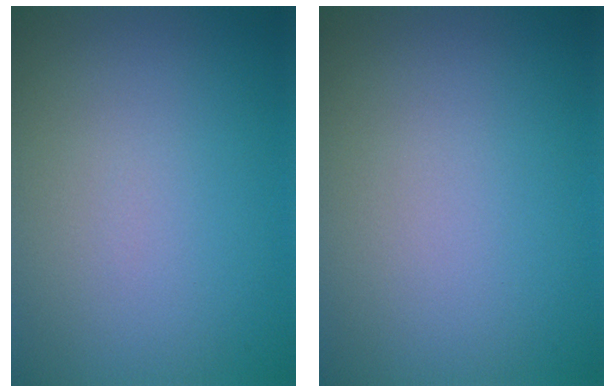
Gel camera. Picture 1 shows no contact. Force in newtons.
{"total": 0.0}